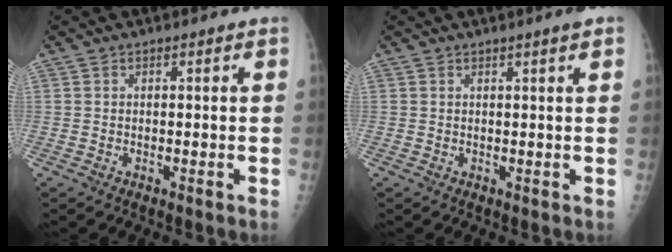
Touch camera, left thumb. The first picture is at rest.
{"total": 1.4, "force": [0.9, -0.4, 1.1], "torque": [-0.019, -0.005, 0.016]}